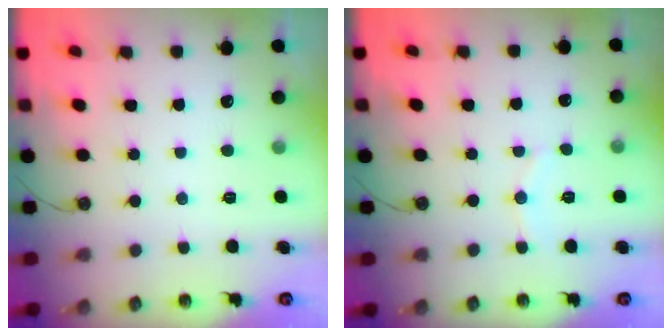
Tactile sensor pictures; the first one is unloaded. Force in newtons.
{"total": 6.4, "press": 6.4, "slide": 0.6}